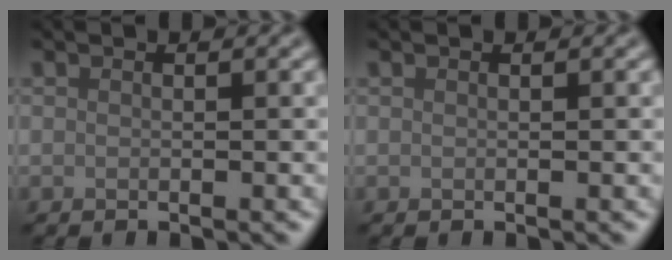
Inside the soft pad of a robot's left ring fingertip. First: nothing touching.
{"total": 0.0}